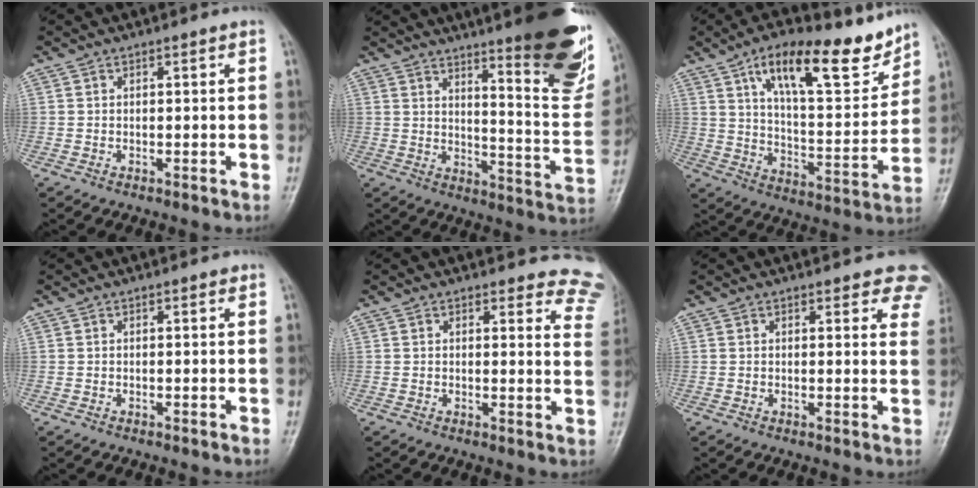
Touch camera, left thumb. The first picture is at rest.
{"total": 24.1, "force": [15.1, 5.0, 18.1], "torque": [-0.207, -0.091, 0.199]}
{"total": 19.3, "force": [12.2, 6.9, 13.3], "torque": [-0.163, -0.062, 0.201]}
{"total": 0.5, "force": [0.2, 0.4, 0.3], "torque": [0.003, 0.001, -0.003]}
{"total": 10.5, "force": [9.9, 3.4, 0.5], "torque": [0.057, -0.076, 0.064]}
{"total": 7.2, "force": [5.9, 3.1, 2.8], "torque": [0.012, -0.022, 0.043]}